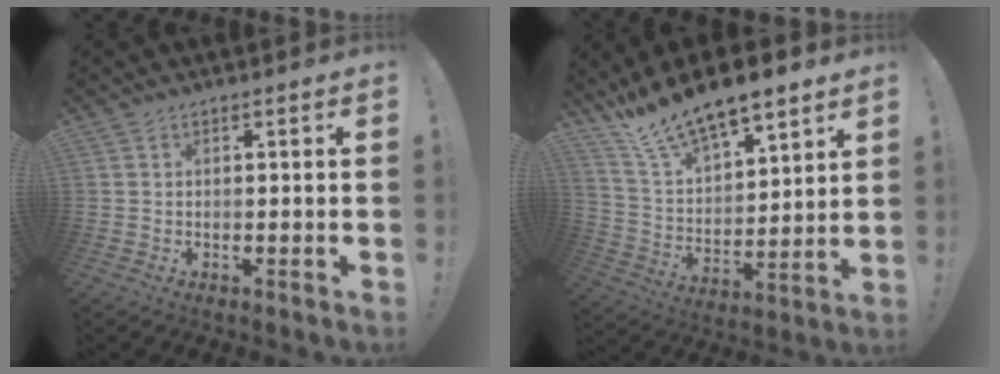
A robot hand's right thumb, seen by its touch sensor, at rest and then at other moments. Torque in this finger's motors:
{"motor_torque": [1.41, 2.68, 0.42, 0.20, 0.23]}